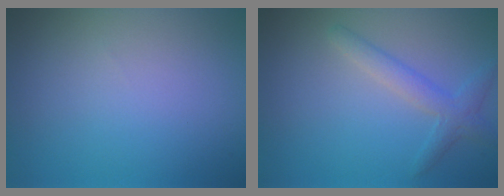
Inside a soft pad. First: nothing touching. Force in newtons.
{"total": 2.4, "press": 2.4, "slide": 0.0}